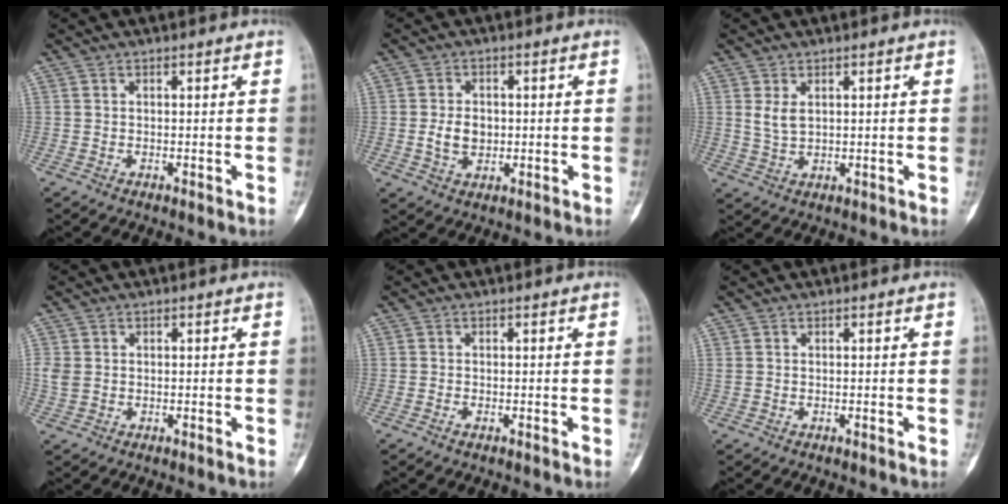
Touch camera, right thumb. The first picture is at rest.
{"total": 5.0, "force": [-0.3, 3.7, 3.3], "torque": [-0.048, 0.001, -0.003]}
{"total": 3.0, "force": [1.2, 1.6, 2.3], "torque": [-0.043, -0.006, 0.031]}
{"total": 2.2, "force": [-0.1, 1.6, 1.5], "torque": [-0.047, 0.006, -0.004]}
{"total": 0.6, "force": [-0.4, 0.1, 0.4], "torque": [-0.011, 0.003, -0.008]}
{"total": 0.5, "force": [-0.1, 0.3, 0.5], "torque": [-0.013, 0.005, 0.004]}